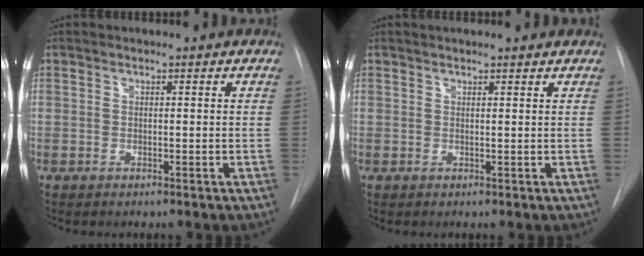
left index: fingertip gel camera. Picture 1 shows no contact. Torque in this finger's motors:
{"motor_torque": [0.00, -0.14, -0.38, 0.00]}